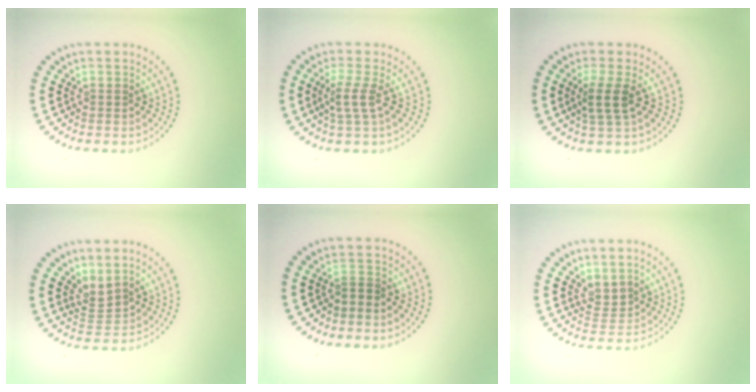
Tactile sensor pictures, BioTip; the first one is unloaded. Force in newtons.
{"total": 2.0, "press": 1.5, "slide": 1.4}
{"total": 2.5, "press": 2.0, "slide": 1.5}
{"total": 2.2, "press": 1.5, "slide": 1.6}
{"total": 0.9, "press": 0.6, "slide": 0.6}
{"total": 1.6, "press": 1.4, "slide": 0.9}